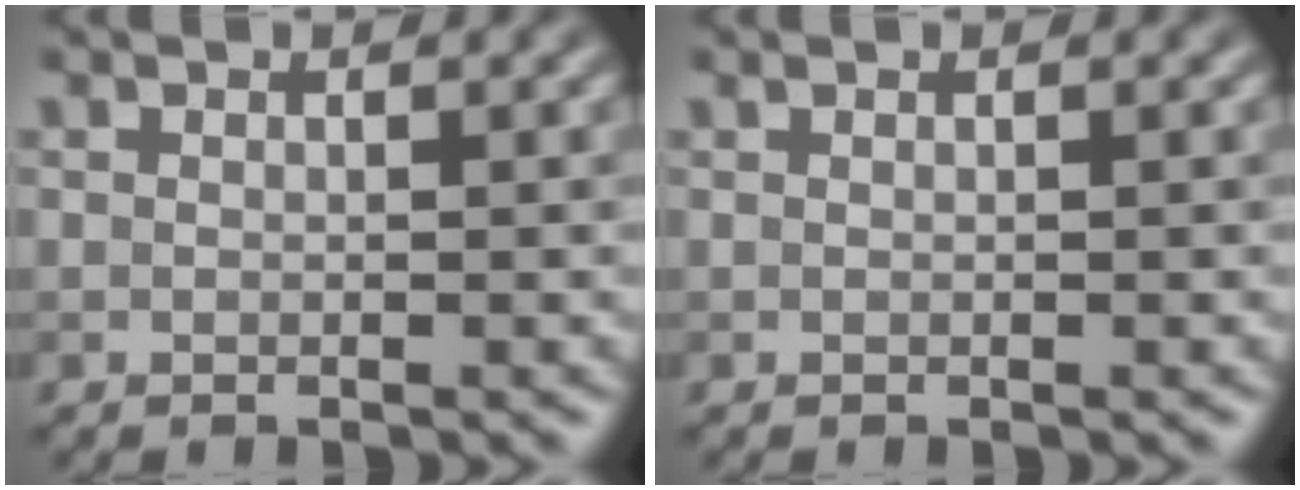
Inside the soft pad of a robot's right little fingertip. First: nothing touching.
{"total": 0.0}